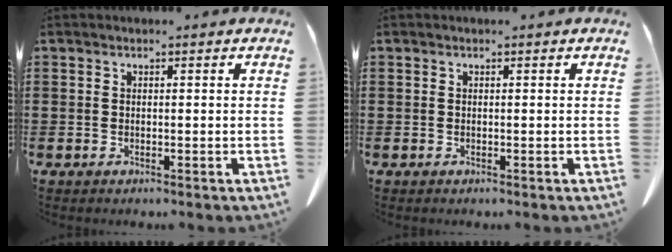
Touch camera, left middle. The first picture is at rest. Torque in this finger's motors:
{"motor_torque": [-1.26, -0.88, -0.01, -0.01]}